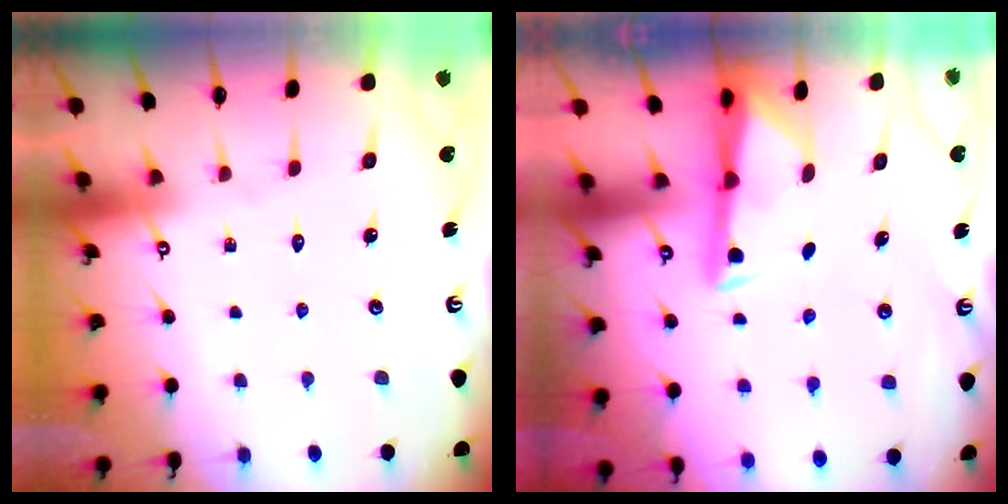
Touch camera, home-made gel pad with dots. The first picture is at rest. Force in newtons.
{"total": 3.0, "press": 2.9, "slide": 0.5}